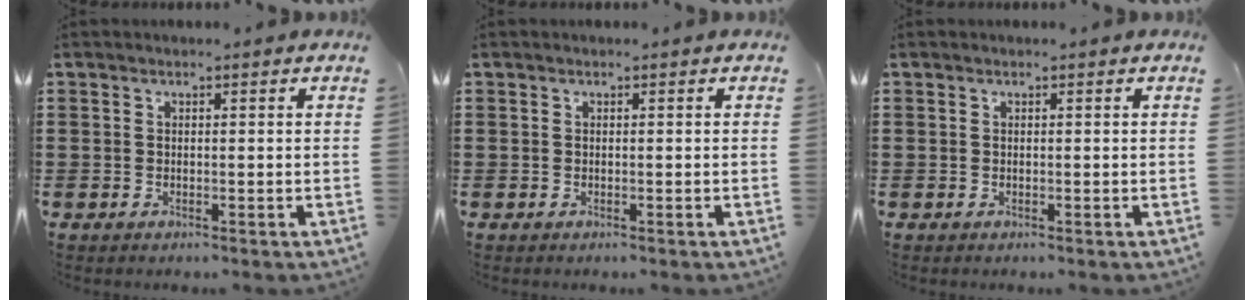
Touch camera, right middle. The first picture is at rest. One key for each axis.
{"total": 0.0}
{"total": 0.0}